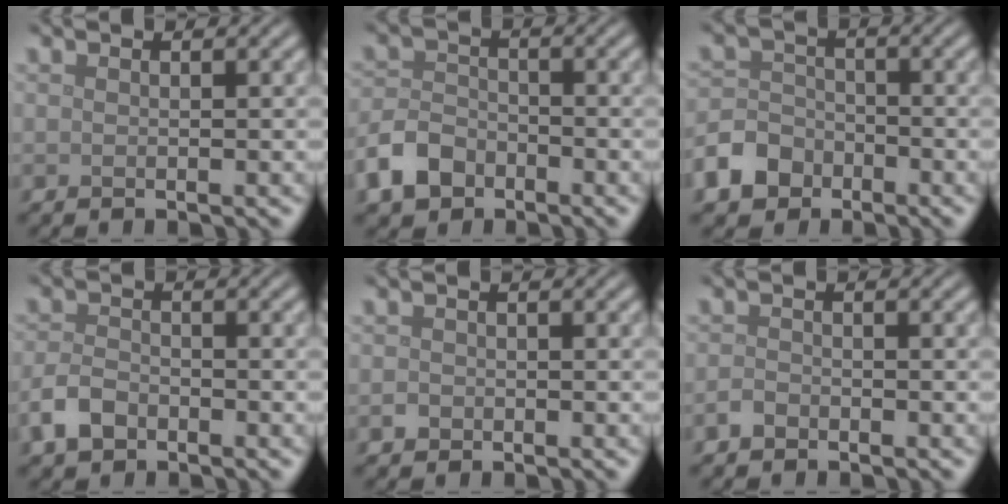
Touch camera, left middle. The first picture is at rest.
{"total": 4.0, "force": [-2.4, 2.7, 1.7], "torque": [-0.037, 0.000, -0.055]}
{"total": 4.6, "force": [-2.8, 3.3, 1.4], "torque": [-0.024, -0.001, -0.061]}
{"total": 2.7, "force": [-1.7, 1.6, 1.4], "torque": [-0.026, 0.001, -0.043]}
{"total": 0.8, "force": [-0.4, 0.7, 0.2], "torque": [0.000, -0.003, -0.008]}
{"total": 1.1, "force": [-0.8, 0.6, 0.4], "torque": [-0.006, 0.001, -0.019]}